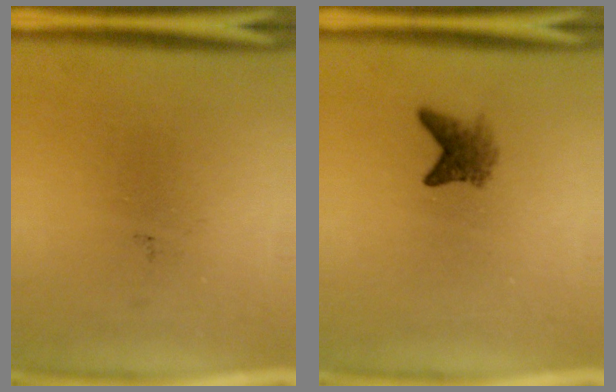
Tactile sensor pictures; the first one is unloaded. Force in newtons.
{"total": 2.7}